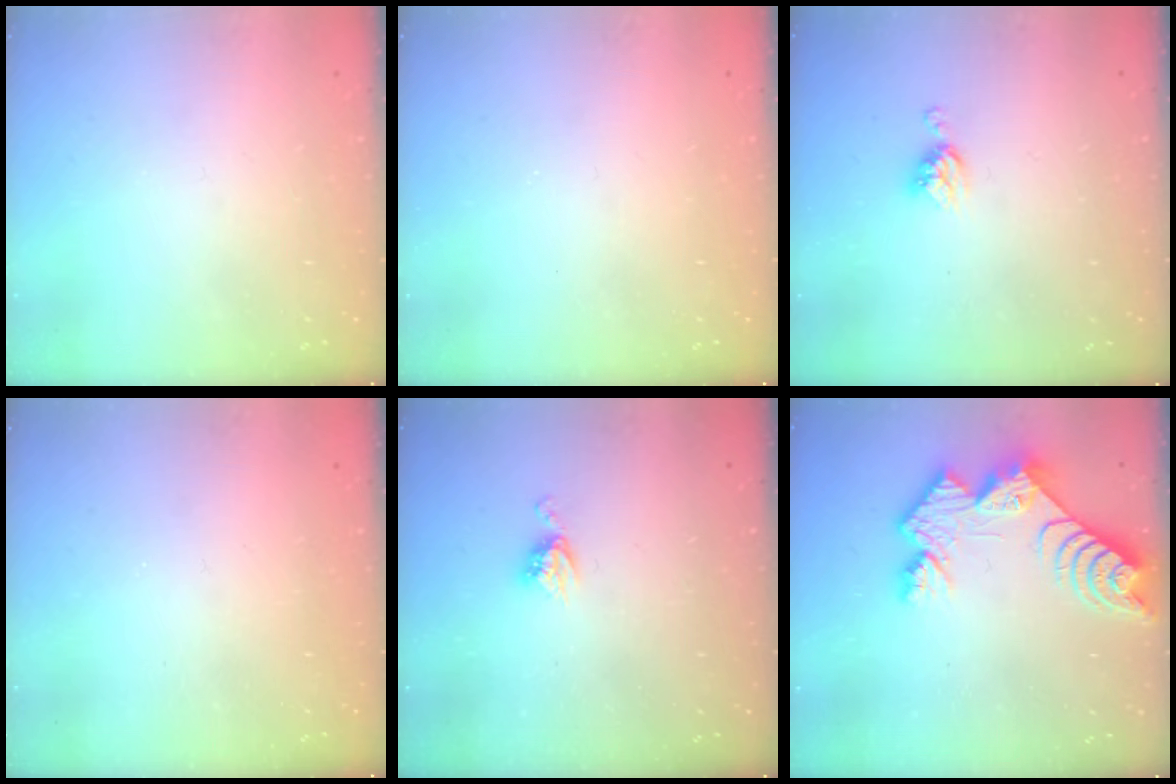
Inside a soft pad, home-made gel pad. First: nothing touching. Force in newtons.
{"total": 0.0}
{"total": 5.9, "press": 5.9, "slide": 0.4}
{"total": 0.0}
{"total": 4.7, "press": 4.6, "slide": 0.4}
{"total": 12.7, "press": 12.7, "slide": 1.1}